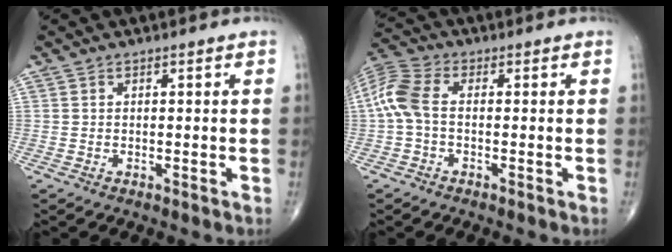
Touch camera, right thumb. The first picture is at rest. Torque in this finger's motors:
{"motor_torque": [-0.07, 0.27, 0.44, 0.35, 0.10]}